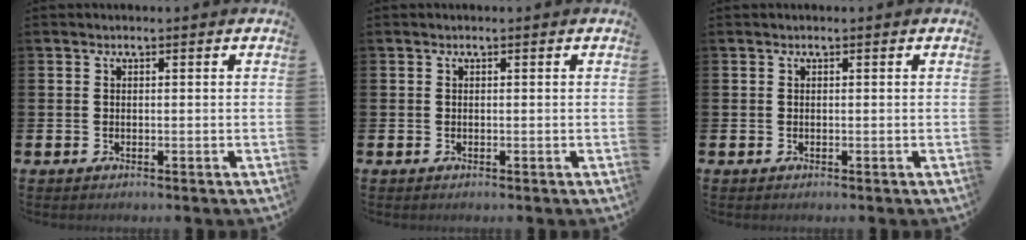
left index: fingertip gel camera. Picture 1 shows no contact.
{"total": 0.0}
{"total": 0.0}